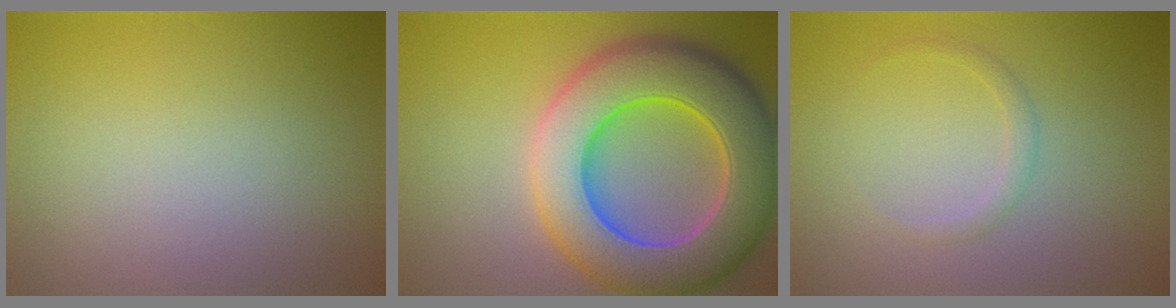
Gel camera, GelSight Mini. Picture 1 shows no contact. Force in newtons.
{"total": 12.2, "press": 12.2, "slide": 0.9}
{"total": 1.0, "press": 1.0, "slide": 0.1}